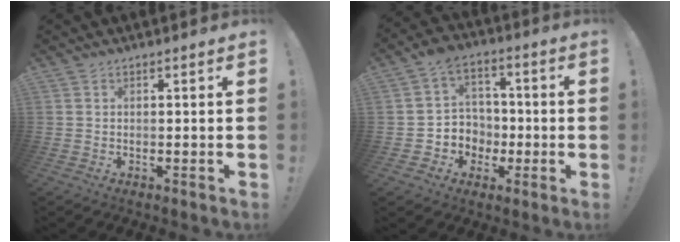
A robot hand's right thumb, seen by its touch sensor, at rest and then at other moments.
{"total": 8.7, "force": [-0.2, 8.4, 2.3], "torque": [-0.038, 0.006, 0.006]}